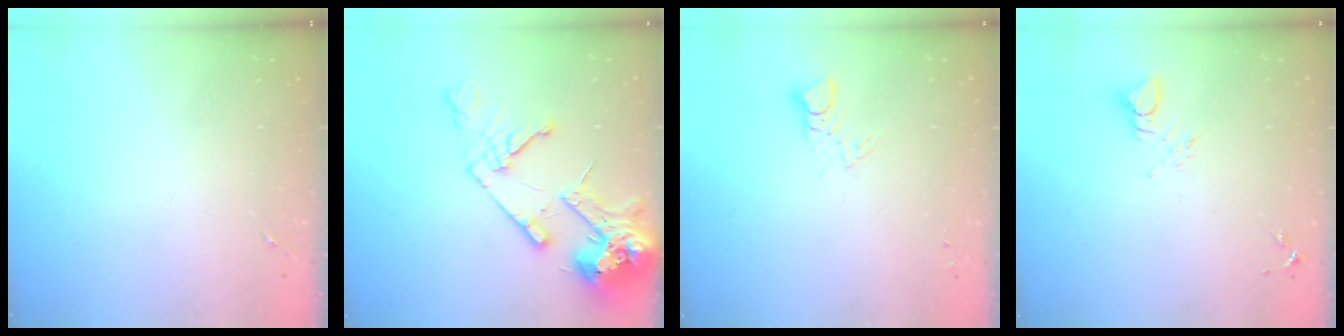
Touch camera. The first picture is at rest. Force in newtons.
{"total": 16.9, "press": 16.7, "slide": 2.4}
{"total": 3.0, "press": 3.0, "slide": 0.3}
{"total": 3.8, "press": 3.7, "slide": 0.4}